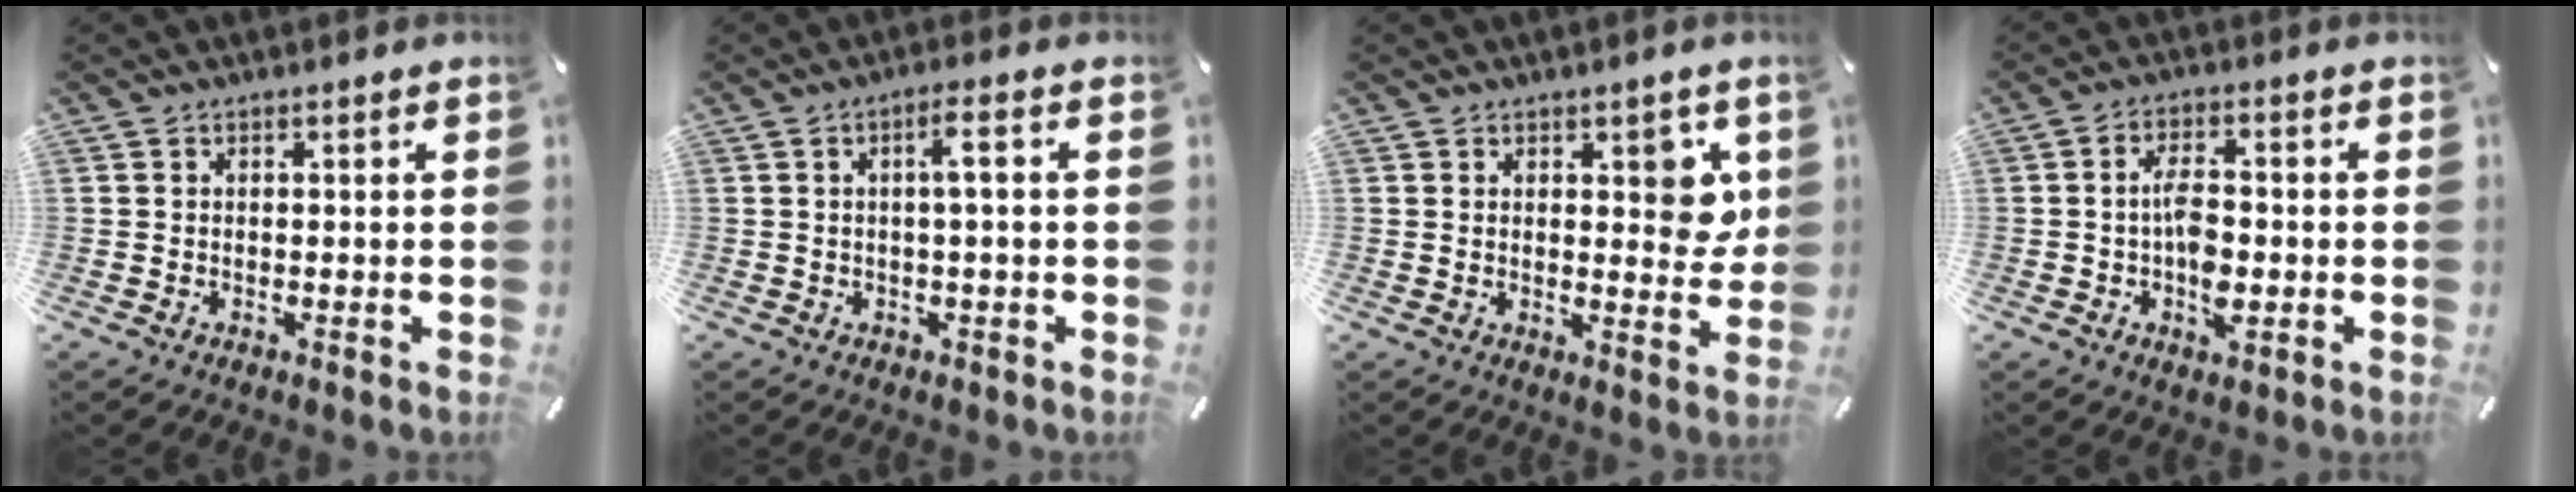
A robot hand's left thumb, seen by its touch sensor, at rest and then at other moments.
{"total": 4.0, "force": [0.5, 0.4, 4.0], "torque": [-0.076, 0.004, 0.004]}
{"total": 6.9, "force": [2.9, 3.8, 4.9], "torque": [-0.046, -0.012, 0.044]}
{"total": 7.3, "force": [-1.2, 3.9, 6.0], "torque": [-0.099, 0.002, -0.023]}